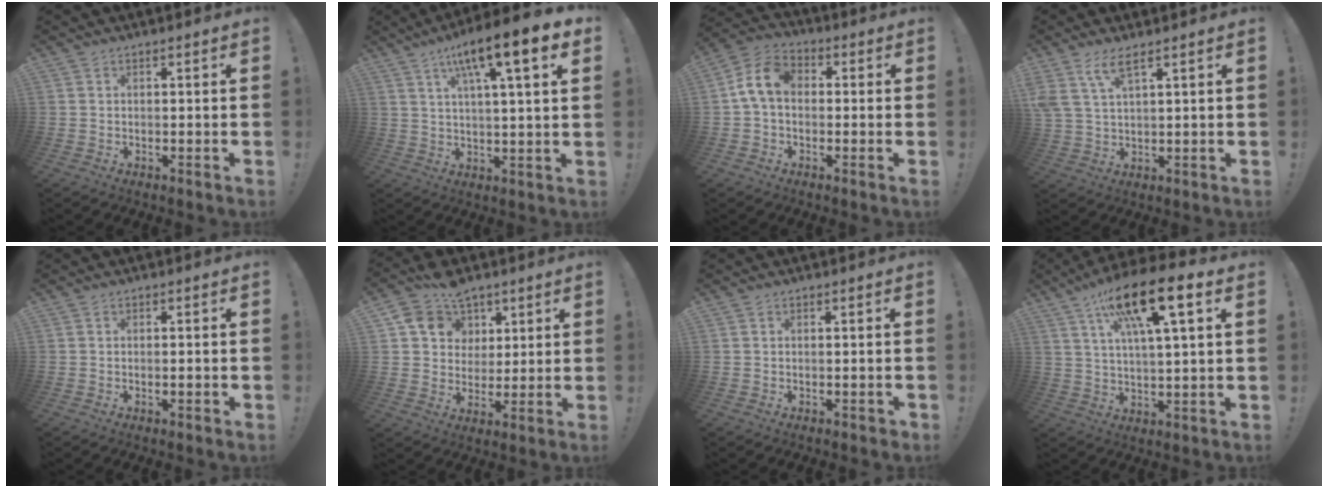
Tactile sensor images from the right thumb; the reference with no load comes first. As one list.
[{"total": 12.4, "force": [6.0, 1.3, 10.7], "torque": [-0.179, -0.025, 0.088]}, {"total": 9.9, "force": [0.7, 6.7, 7.2], "torque": [-0.139, 0.017, 0.020]}, {"total": 6.5, "force": [4.2, 1.6, 4.6], "torque": [-0.099, -0.011, 0.082]}, {"total": 1.1, "force": [-0.5, 0.2, 1.0], "torque": [-0.021, 0.004, -0.007]}, {"total": 11.8, "force": [6.2, 9.3, 3.8], "torque": [-0.054, -0.037, 0.122]}, {"total": 0.8, "force": [-0.2, 0.6, 0.5], "torque": [-0.014, 0.006, -0.001]}, {"total": 16.7, "force": [8.0, 4.4, 14.0], "torque": [-0.229, -0.030, 0.121]}]